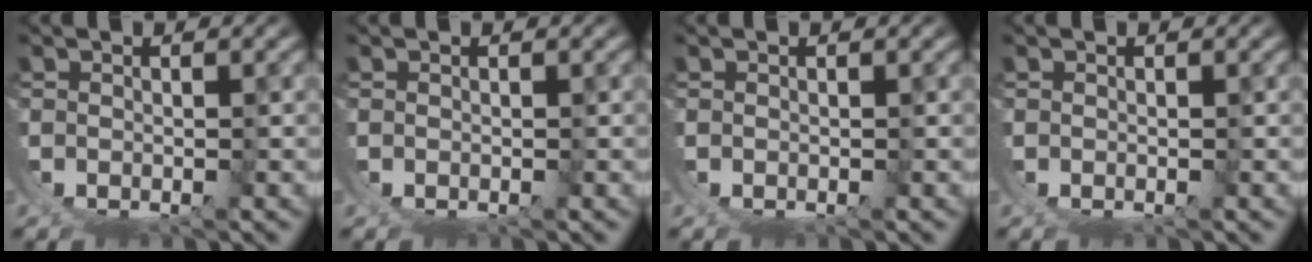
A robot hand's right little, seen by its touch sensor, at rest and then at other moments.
{"total": 0.0}
{"total": 0.0}
{"total": 0.0}